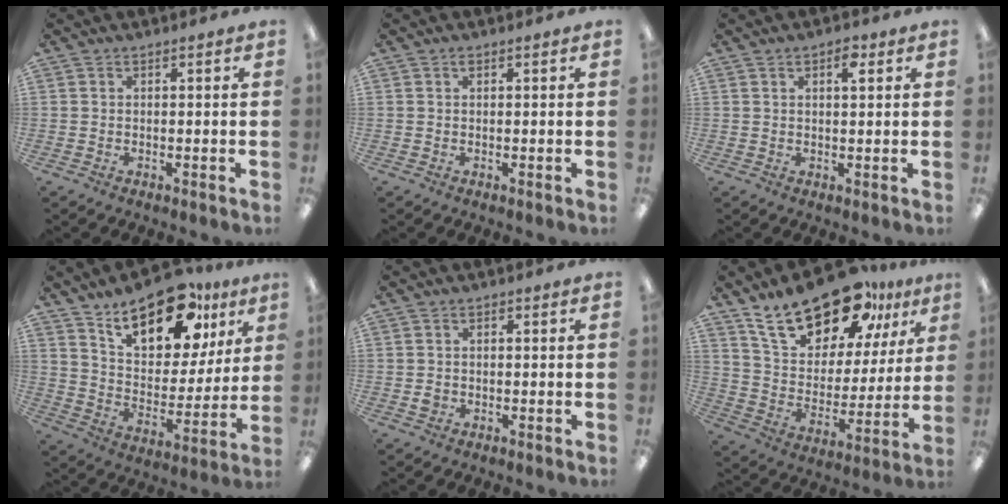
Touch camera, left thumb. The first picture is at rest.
{"total": 0.6, "force": [0.3, 0.3, 0.3], "torque": [-0.007, 0.003, 0.006]}
{"total": 3.1, "force": [1.8, 1.1, 2.2], "torque": [-0.025, -0.006, 0.026]}
{"total": 18.5, "force": [12.6, 9.0, 10.1], "torque": [-0.143, -0.073, 0.218]}
{"total": 1.4, "force": [-0.1, 1.3, 0.6], "torque": [-0.012, 0.004, -0.004]}
{"total": 21.4, "force": [15.8, 10.0, 10.5], "torque": [-0.183, -0.089, 0.278]}